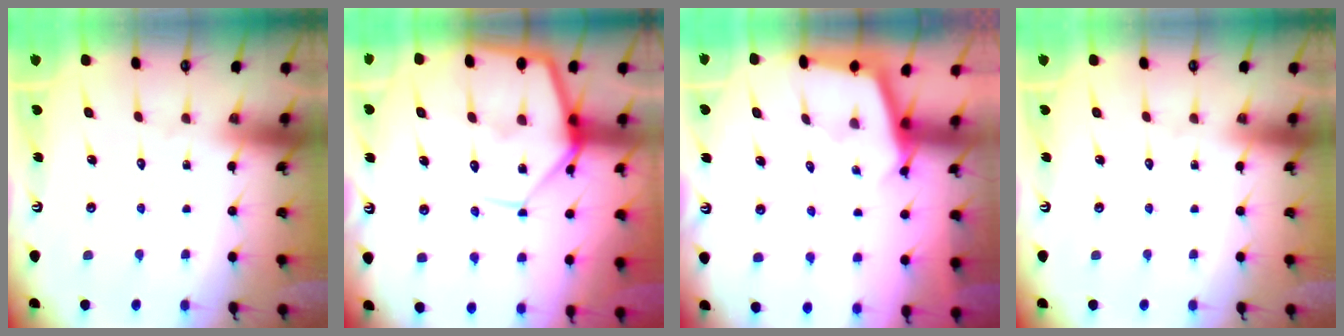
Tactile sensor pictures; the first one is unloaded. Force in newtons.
{"total": 13.9, "press": 13.8, "slide": 1.2}
{"total": 2.3, "press": 2.3, "slide": 0.2}
{"total": 0.0}